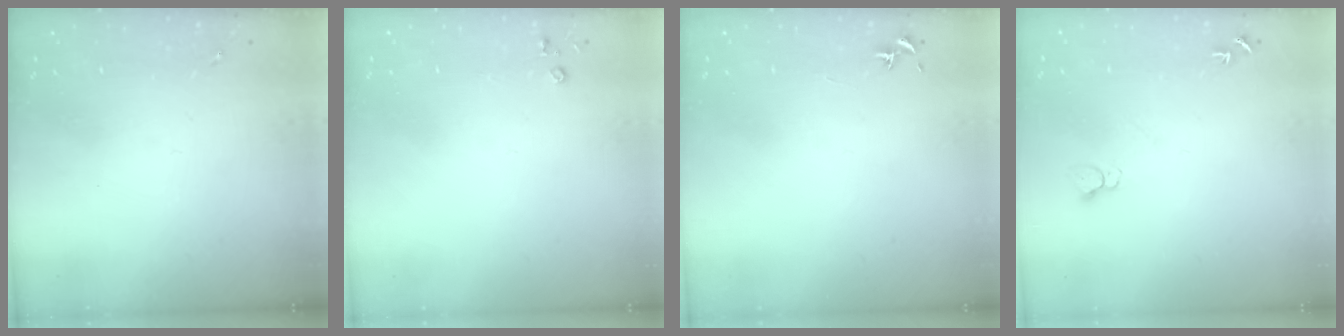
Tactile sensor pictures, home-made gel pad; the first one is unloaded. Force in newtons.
{"total": 2.8, "press": 2.8, "slide": 0.3}
{"total": 0.7, "press": 0.7, "slide": 0.3}
{"total": 4.4, "press": 4.4, "slide": 0.4}